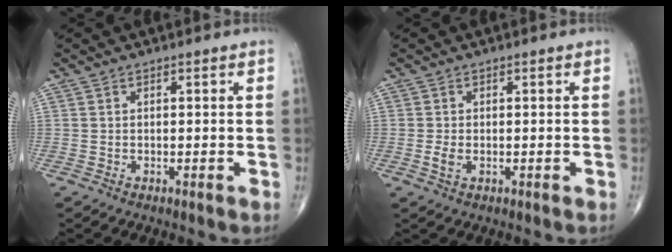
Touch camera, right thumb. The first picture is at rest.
{"total": 1.8, "force": [-0.3, 1.0, 1.5], "torque": [-0.033, -0.003, -0.007]}